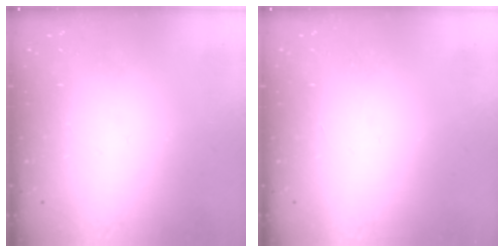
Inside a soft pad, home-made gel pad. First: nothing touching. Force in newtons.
{"total": 1.6, "press": 1.6, "slide": 0.1}